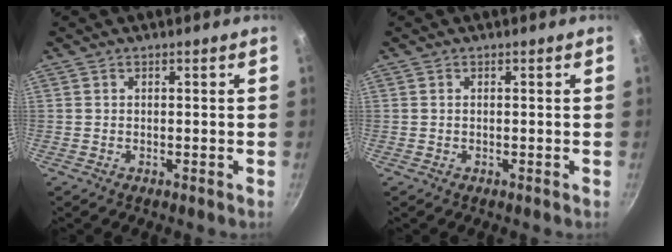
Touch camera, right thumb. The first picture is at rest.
{"total": 0.0}